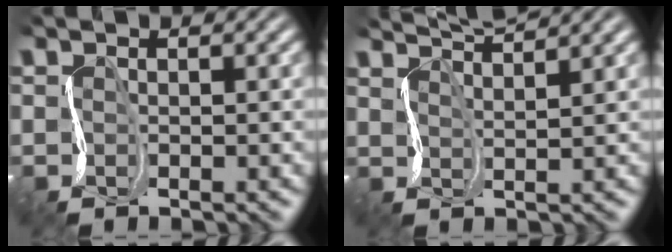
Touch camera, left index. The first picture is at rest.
{"total": 5.0, "force": [4.5, 0.4, 2.1], "torque": [-0.021, 0.024, 0.049]}